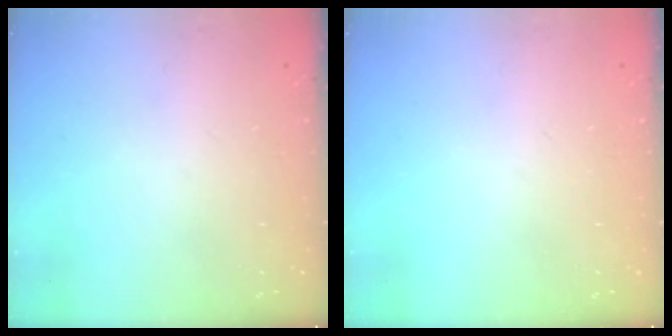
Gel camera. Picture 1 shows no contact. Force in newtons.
{"total": 0.0}